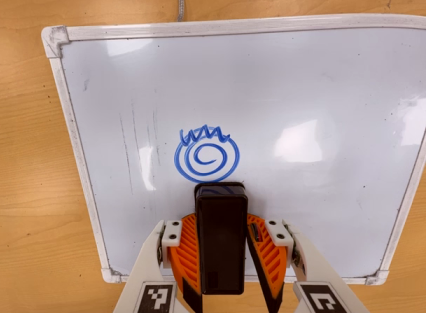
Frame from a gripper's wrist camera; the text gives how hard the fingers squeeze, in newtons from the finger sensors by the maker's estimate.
{"total": 10.7, "left": 12.2, "right": 9.3}